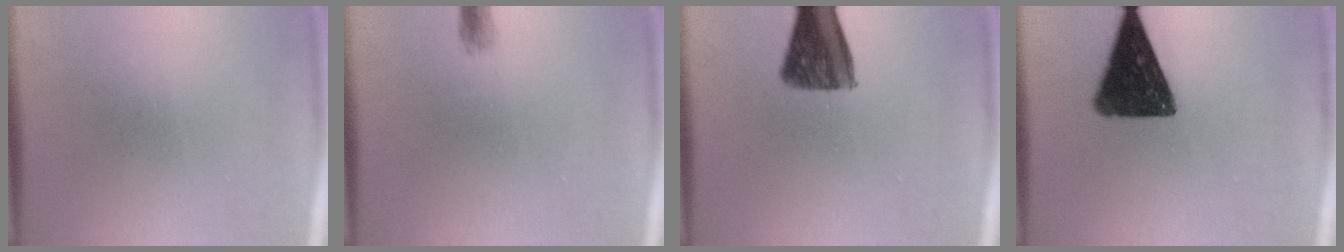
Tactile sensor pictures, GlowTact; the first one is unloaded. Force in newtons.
{"total": 1.4}
{"total": 10.3}
{"total": 13.8}